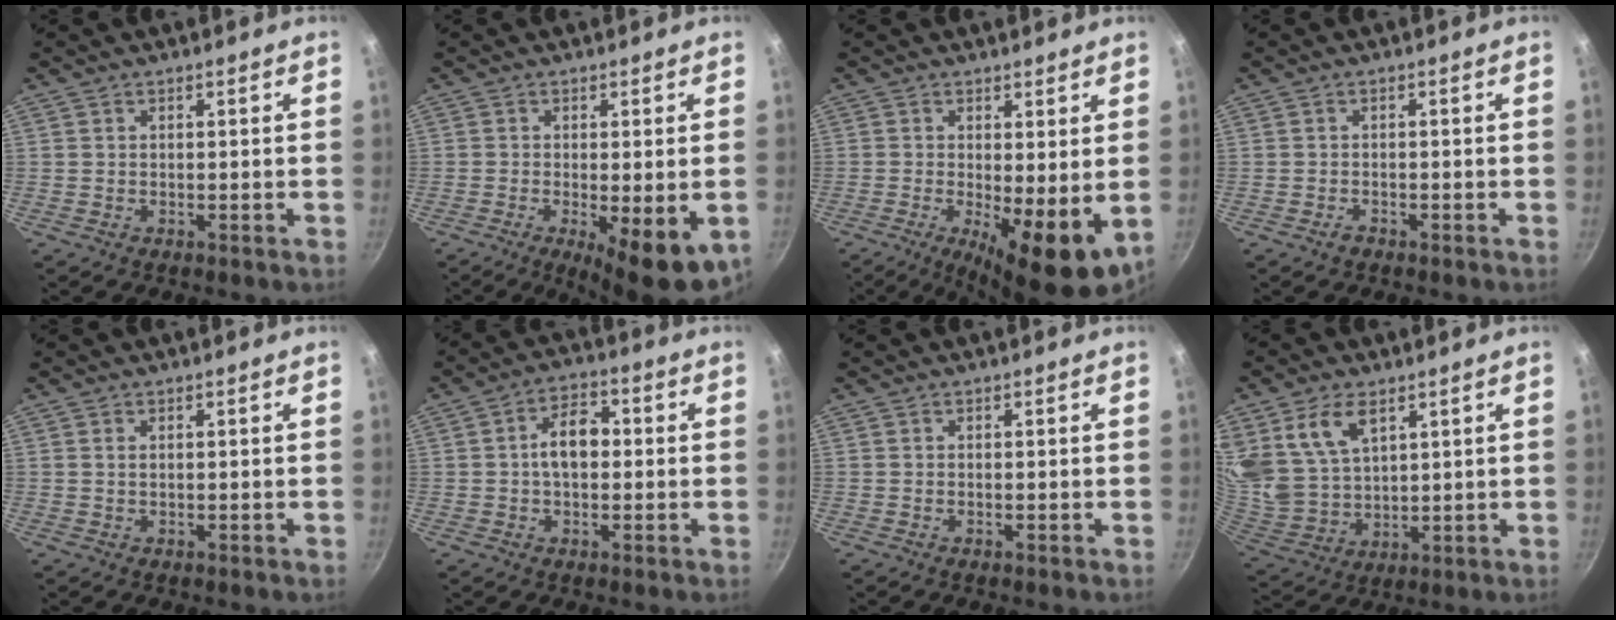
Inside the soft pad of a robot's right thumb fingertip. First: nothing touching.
{"total": 10.6, "force": [-3.3, 3.1, 9.6], "torque": [-0.128, -0.012, -0.039]}
{"total": 11.0, "force": [-1.3, 3.6, 10.3], "torque": [-0.142, -0.016, -0.010]}
{"total": 1.2, "force": [-0.9, 0.7, 0.4], "torque": [-0.008, 0.009, -0.017]}
{"total": 0.8, "force": [0.2, 0.4, 0.6], "torque": [-0.011, 0.001, 0.004]}
{"total": 7.5, "force": [0.2, 4.8, 5.7], "torque": [-0.067, 0.023, -0.005]}
{"total": 0.0}
{"total": 13.4, "force": [6.5, 8.5, 8.0], "torque": [-0.146, -0.038, 0.142]}